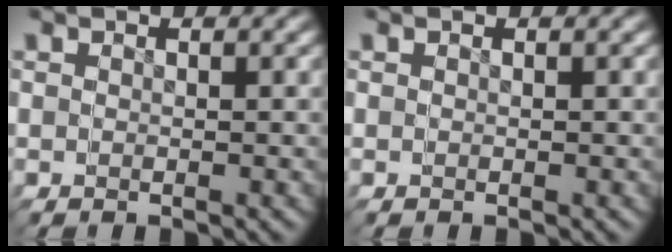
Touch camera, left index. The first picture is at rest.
{"total": 0.0}